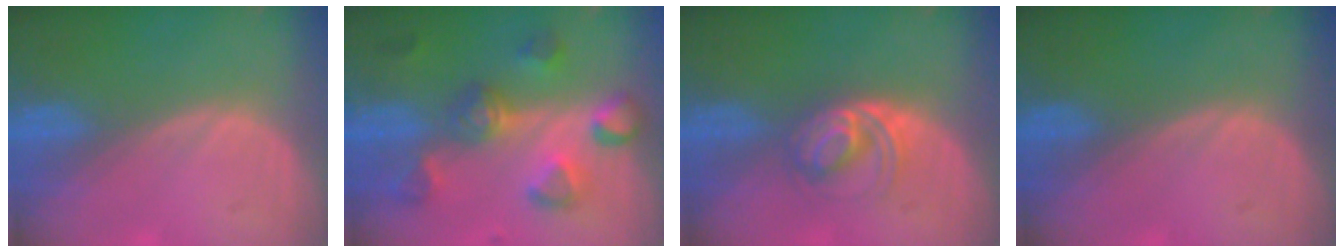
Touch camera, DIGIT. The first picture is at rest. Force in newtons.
{"total": 8.2, "press": 8.1, "slide": 1.2}
{"total": 5.2, "press": 5.0, "slide": 1.2}
{"total": 0.0}